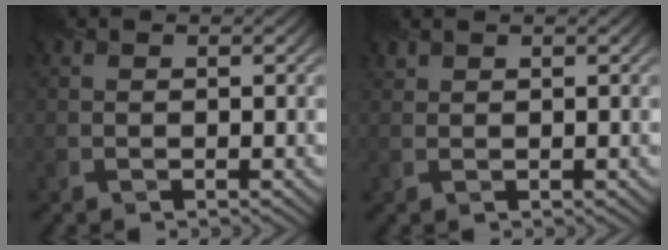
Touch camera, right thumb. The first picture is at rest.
{"total": 0.8, "force": [0.8, 0.2, 0.1], "torque": [-0.006, 0.001, 0.022]}